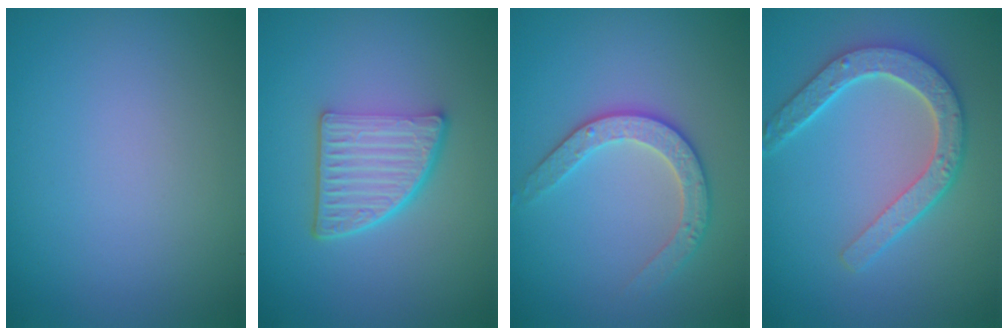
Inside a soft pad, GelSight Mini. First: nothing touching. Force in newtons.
{"total": 5.2, "press": 3.7, "slide": 3.7}
{"total": 2.9, "press": 2.9, "slide": 0.7}
{"total": 4.8, "press": 3.8, "slide": 2.9}